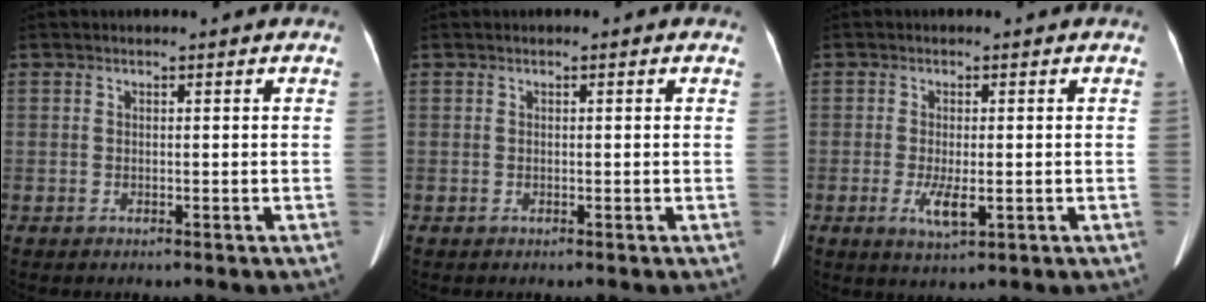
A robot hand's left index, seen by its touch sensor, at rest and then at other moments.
{"total": 0.0}
{"total": 3.7, "force": [-1.1, 1.1, 3.4], "torque": [-0.071, -0.009, -0.013]}